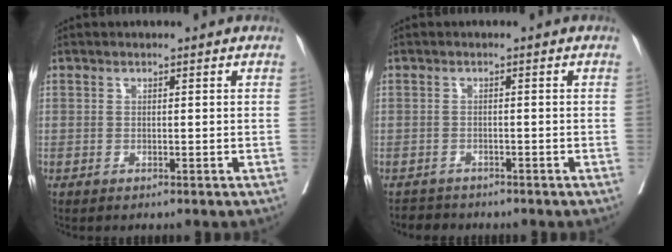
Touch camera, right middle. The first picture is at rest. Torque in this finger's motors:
{"motor_torque": [0.11, -0.11, -0.02, -0.01]}